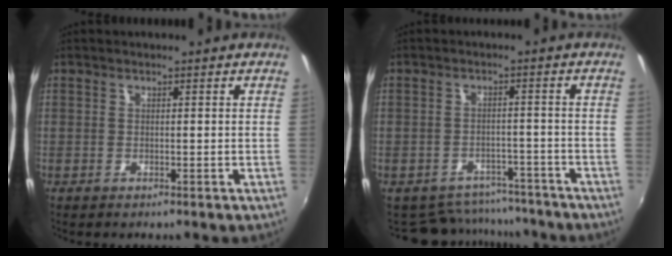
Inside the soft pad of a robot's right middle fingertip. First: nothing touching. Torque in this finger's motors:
{"motor_torque": [-0.46, -0.43, -0.19, -0.07]}